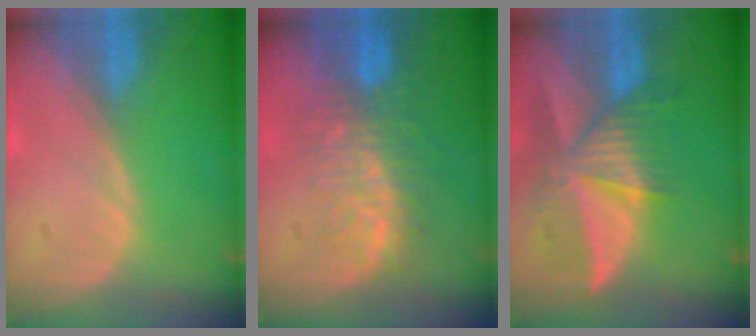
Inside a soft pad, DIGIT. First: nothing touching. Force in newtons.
{"total": 10.1, "press": 8.6, "slide": 5.3}
{"total": 9.7, "press": 8.6, "slide": 4.4}